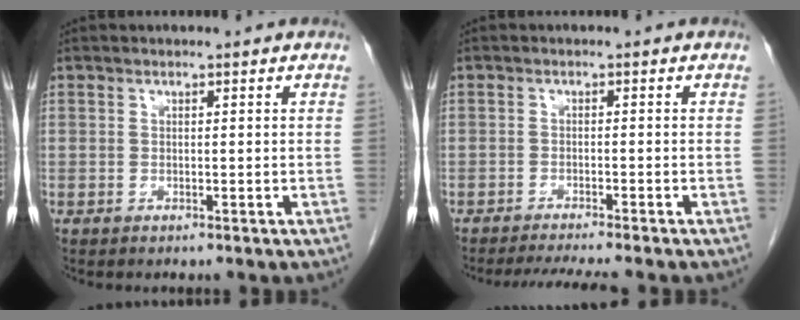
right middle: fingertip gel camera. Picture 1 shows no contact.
{"total": 6.7, "force": [-5.9, -0.5, 3.0], "torque": [-0.037, -0.014, -0.092]}